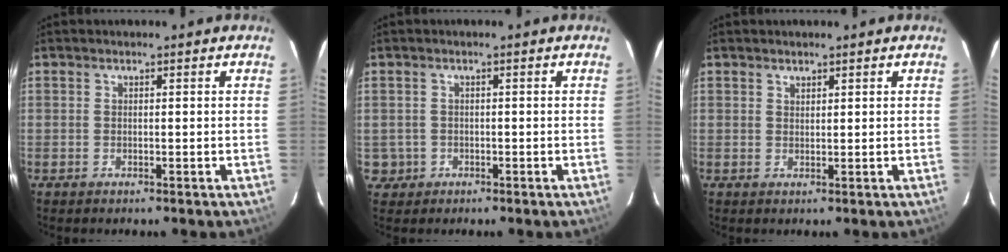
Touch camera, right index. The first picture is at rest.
{"total": 3.1, "force": [-0.7, 3.0, 0.2], "torque": [-0.005, 0.011, -0.003]}
{"total": 1.1, "force": [0.9, 0.6, 0.1], "torque": [-0.002, 0.002, 0.016]}